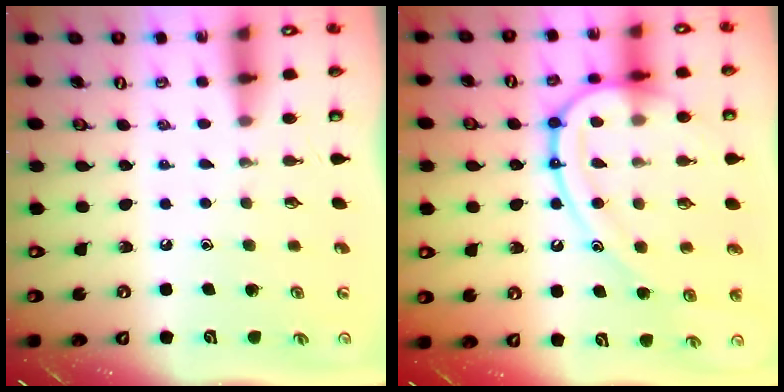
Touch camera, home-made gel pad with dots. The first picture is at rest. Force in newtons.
{"total": 17.4, "press": 17.4, "slide": 1.6}